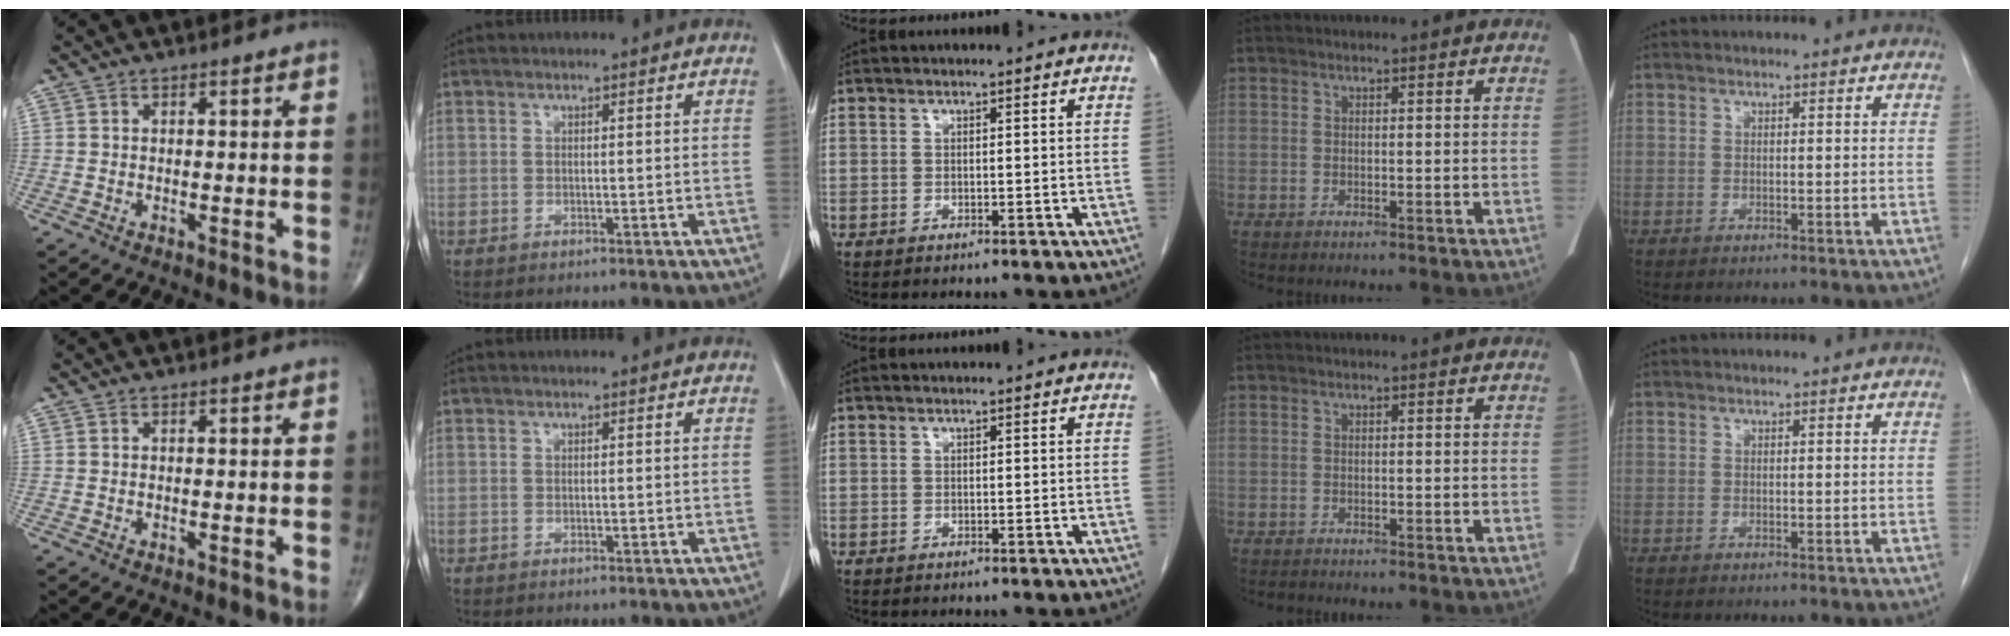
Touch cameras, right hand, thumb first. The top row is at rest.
{"ring": {"total": 0.6, "force": [-0.6, 0.1, 0.0], "torque": [-0.006, -0.003, -0.011]}}